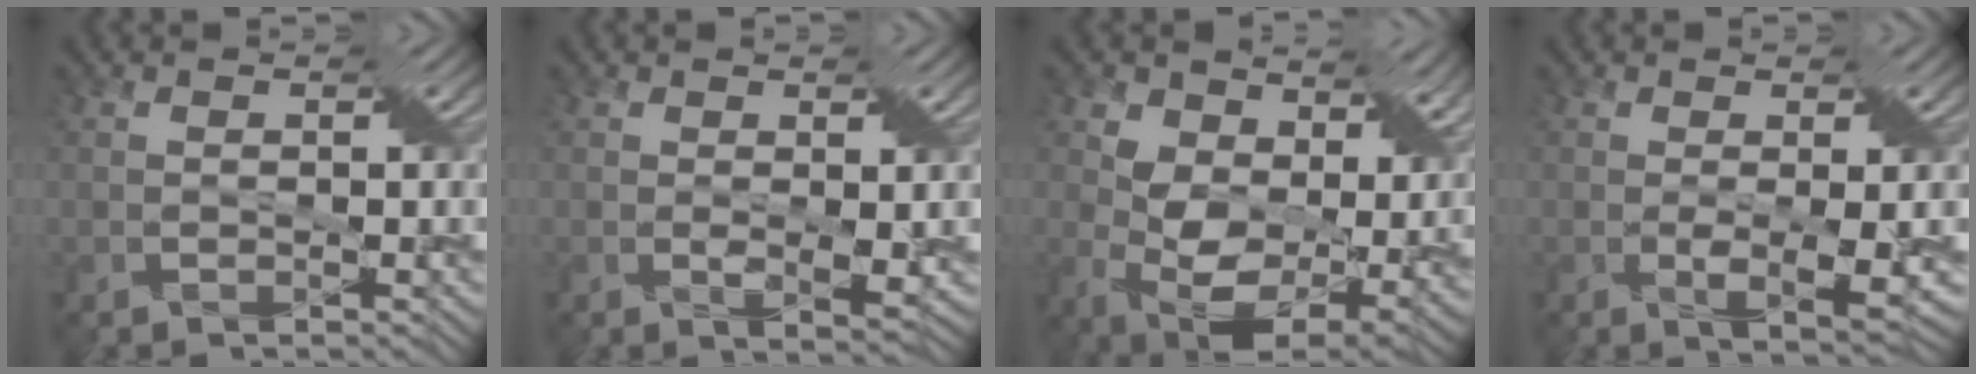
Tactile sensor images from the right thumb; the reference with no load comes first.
{"total": 2.7, "force": [0.4, 1.2, 2.4], "torque": [-0.044, -0.011, 0.013]}
{"total": 12.7, "force": [4.6, 8.0, 8.8], "torque": [-0.182, -0.023, 0.095]}
{"total": 3.4, "force": [0.0, 0.5, 3.4], "torque": [-0.058, -0.008, 0.007]}